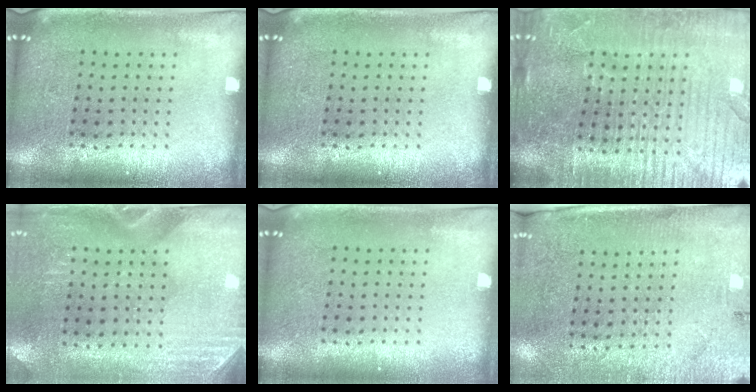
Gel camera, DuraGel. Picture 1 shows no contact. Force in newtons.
{"total": 0.0}
{"total": 5.2, "press": 4.8, "slide": 2.2}
{"total": 3.0, "press": 2.6, "slide": 1.4}
{"total": 0.0}
{"total": 2.8, "press": 2.4, "slide": 1.3}